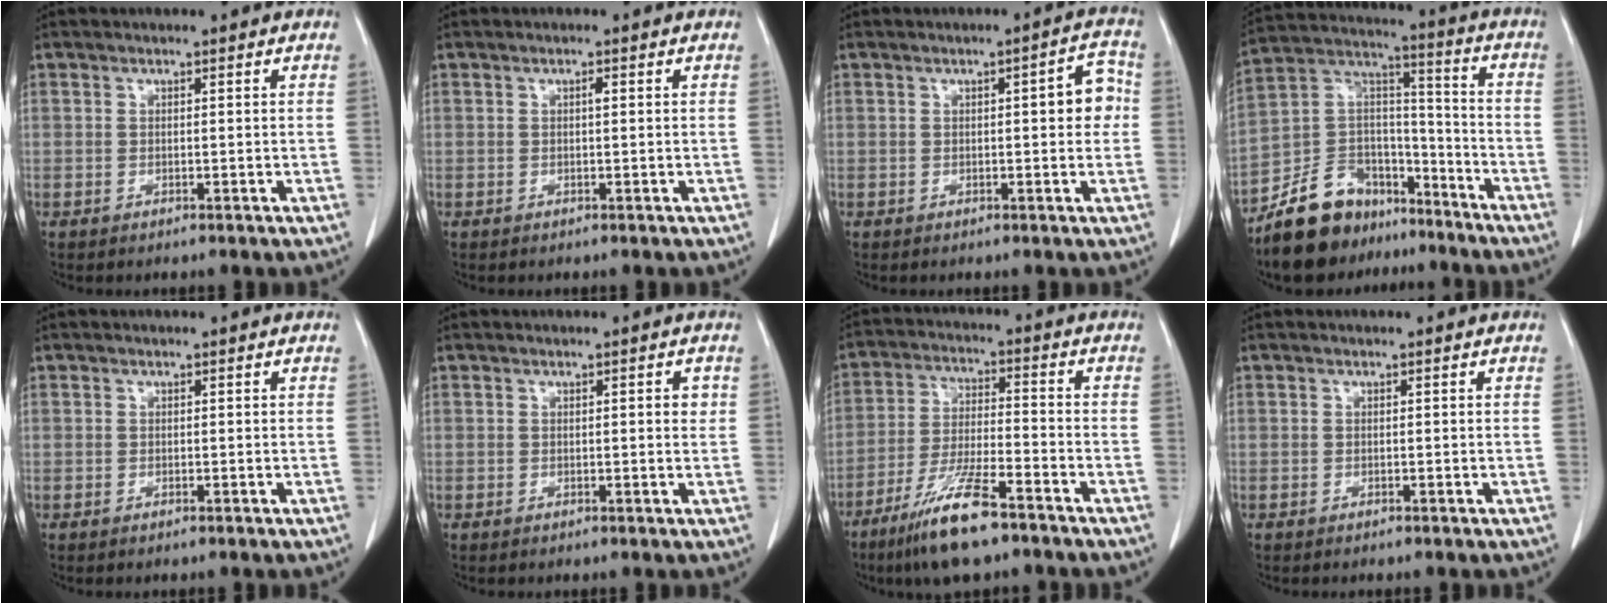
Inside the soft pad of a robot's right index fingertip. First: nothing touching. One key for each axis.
{"total": 0.6, "fx": 0.1, "fy": 0.1, "fz": 0.6, "tx": -0.012, "ty": 0.001, "tz": 0.002}
{"total": 4.7, "fx": 0.3, "fy": 1.4, "fz": 4.5, "tx": -0.049, "ty": 0.014, "tz": -0.002}
{"total": 14.3, "fx": -11.1, "fy": 8.0, "fz": 4.3, "tx": -0.082, "ty": 0.063, "tz": -0.191}
{"total": 0.0}
{"total": 1.2, "fx": 0.3, "fy": 0.3, "fz": 1.1, "tx": -0.014, "ty": 0.002, "tz": 0.003}
{"total": 11.4, "fx": -8.0, "fy": 1.4, "fz": 8.0, "tx": -0.161, "ty": -0.027, "tz": -0.147}
{"total": 0.0}